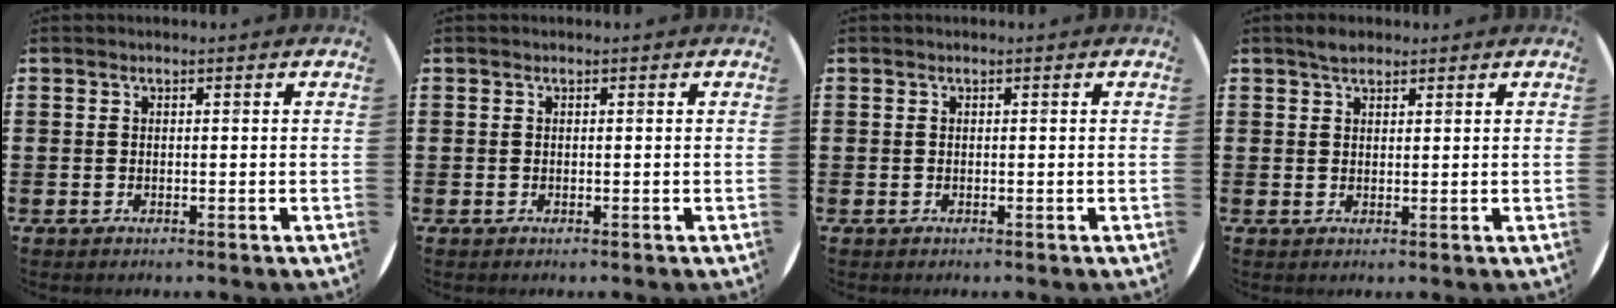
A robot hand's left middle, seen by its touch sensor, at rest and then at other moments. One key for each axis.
{"total": 0.0}
{"total": 0.0}
{"total": 1.8, "fx": 1.6, "fy": 0.6, "fz": 0.6, "tx": -0.005, "ty": 0.002, "tz": 0.028}